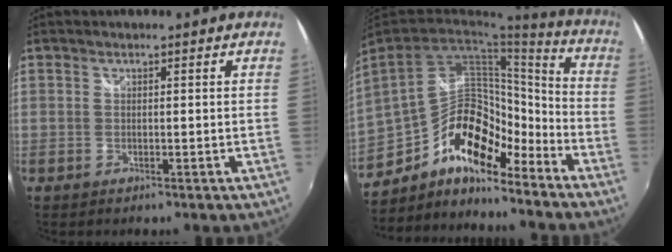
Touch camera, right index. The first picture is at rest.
{"total": 19.3, "force": [-12.4, 9.6, 11.2], "torque": [-0.226, 0.018, -0.212]}